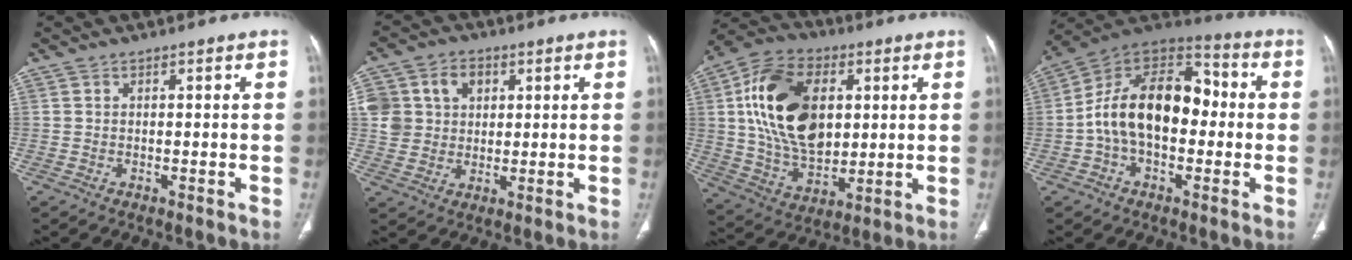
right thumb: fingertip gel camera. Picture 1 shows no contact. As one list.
[{"total": 11.0, "force": [3.1, 9.3, 5.1], "torque": [-0.070, 0.007, 0.061]}, {"total": 21.4, "force": [4.2, 13.6, 16.0], "torque": [-0.267, -0.005, 0.081]}, {"total": 18.7, "force": [-0.8, 11.7, 14.6], "torque": [-0.223, 0.049, -0.022]}]